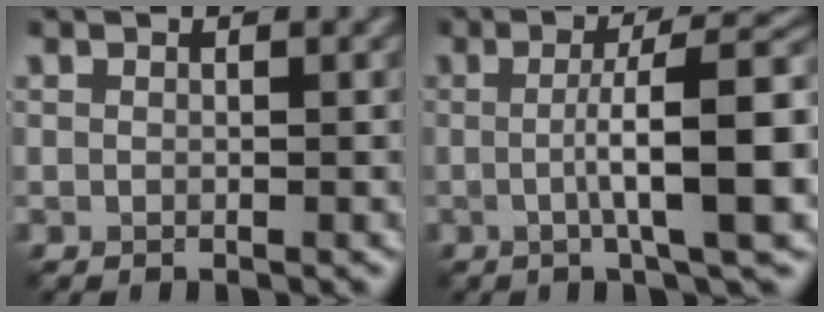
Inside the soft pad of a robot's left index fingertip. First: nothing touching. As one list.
[{"total": 9.1, "force": [-0.3, 1.8, 8.9], "torque": [-0.117, 0.010, -0.007]}]